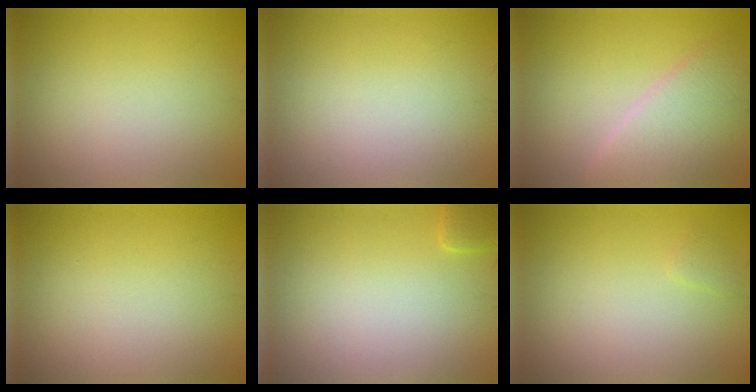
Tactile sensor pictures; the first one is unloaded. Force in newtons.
{"total": 0.0}
{"total": 5.4, "press": 5.4, "slide": 0.2}
{"total": 0.0}
{"total": 1.1, "press": 1.0, "slide": 0.1}
{"total": 0.5, "press": 0.5, "slide": 0.0}